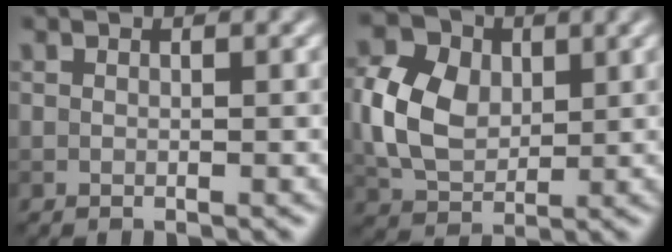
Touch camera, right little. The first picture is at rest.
{"total": 6.8, "force": [0.7, 5.1, 4.5], "torque": [-0.101, 0.009, 0.009]}